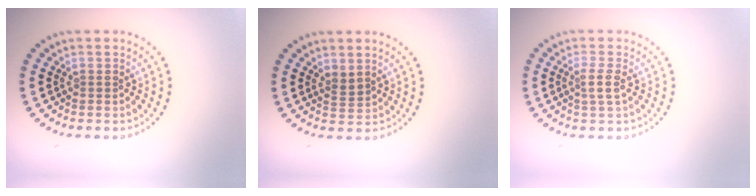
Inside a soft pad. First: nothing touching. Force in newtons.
{"total": 1.3, "press": 1.1, "slide": 0.8}
{"total": 1.5, "press": 1.2, "slide": 0.9}